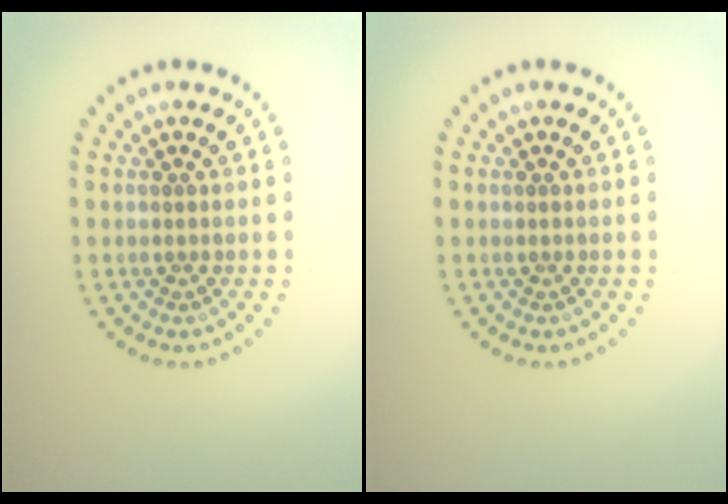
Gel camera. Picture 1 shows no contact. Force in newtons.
{"total": 0.0}